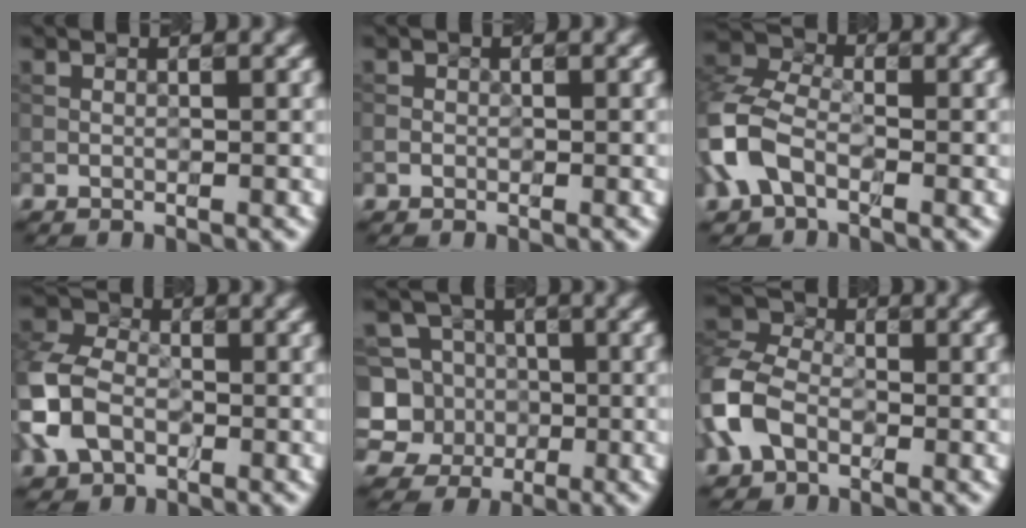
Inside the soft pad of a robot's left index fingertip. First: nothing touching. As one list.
[{"total": 0.7, "force": [-0.3, 0.6, 0.1], "torque": [0.000, -0.003, -0.005]}, {"total": 5.7, "force": [-2.3, 3.6, 3.8], "torque": [-0.098, 0.006, -0.061]}, {"total": 6.3, "force": [-1.6, 4.7, 3.8], "torque": [-0.093, 0.006, -0.047]}, {"total": 8.3, "force": [-1.4, 7.8, 2.5], "torque": [-0.060, 0.028, -0.054]}, {"total": 5.7, "force": [-1.9, 4.1, 3.6], "torque": [-0.090, 0.010, -0.053]}]